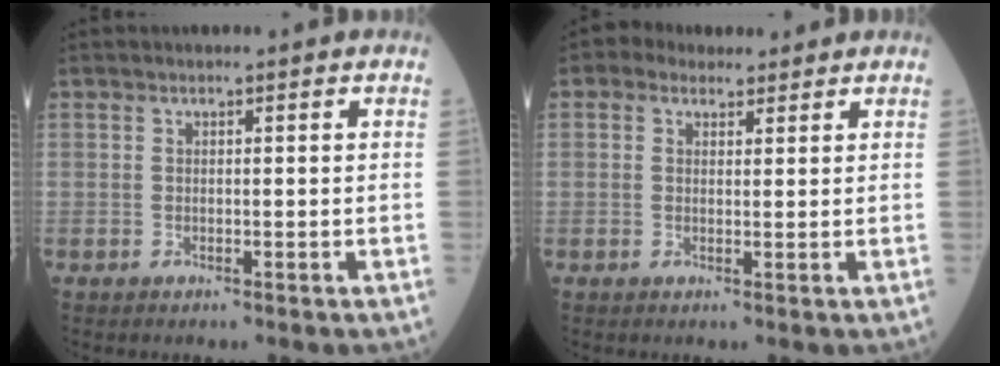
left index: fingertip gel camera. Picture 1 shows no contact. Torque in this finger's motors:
{"motor_torque": [-0.15, -0.44, -0.71, 0.01]}